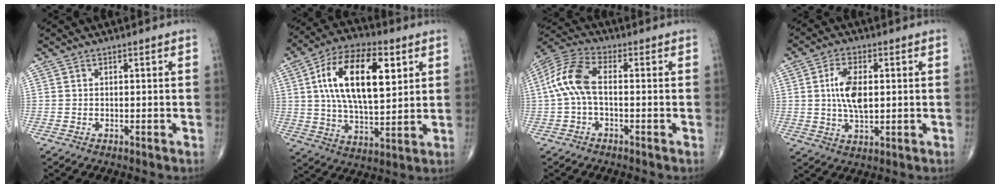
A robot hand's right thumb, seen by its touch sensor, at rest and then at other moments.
{"total": 19.8, "force": [5.6, 9.4, 16.5], "torque": [-0.275, -0.003, 0.094]}
{"total": 9.4, "force": [-0.3, 4.5, 8.2], "torque": [-0.189, 0.030, -0.014]}
{"total": 8.2, "force": [1.0, 4.1, 7.0], "torque": [-0.132, -0.002, 0.019]}